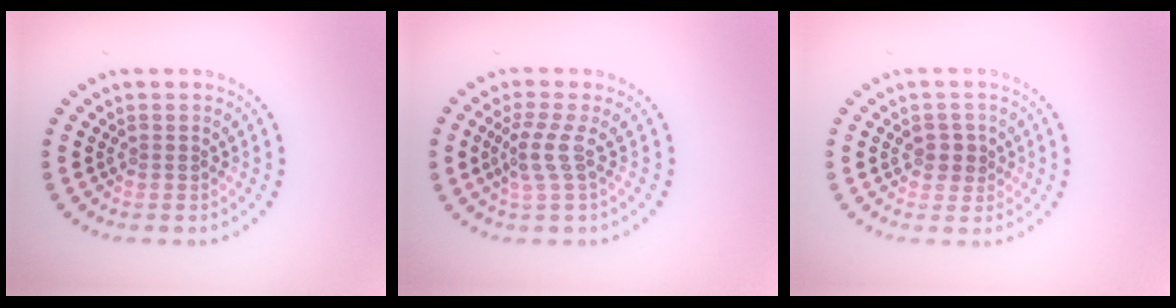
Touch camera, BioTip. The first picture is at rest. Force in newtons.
{"total": 2.2, "press": 1.4, "slide": 1.6}
{"total": 1.5, "press": 1.4, "slide": 0.6}